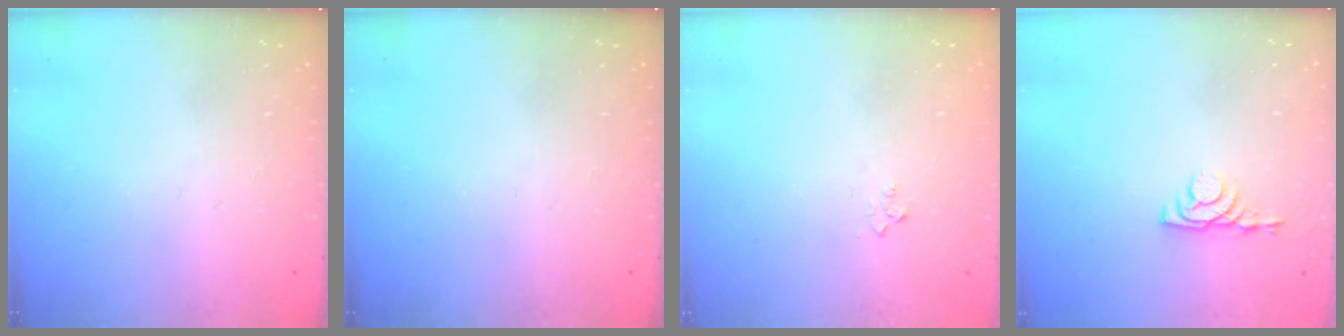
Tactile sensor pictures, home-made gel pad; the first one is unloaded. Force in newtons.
{"total": 0.0}
{"total": 2.9, "press": 2.8, "slide": 0.4}
{"total": 3.7, "press": 3.7, "slide": 0.6}